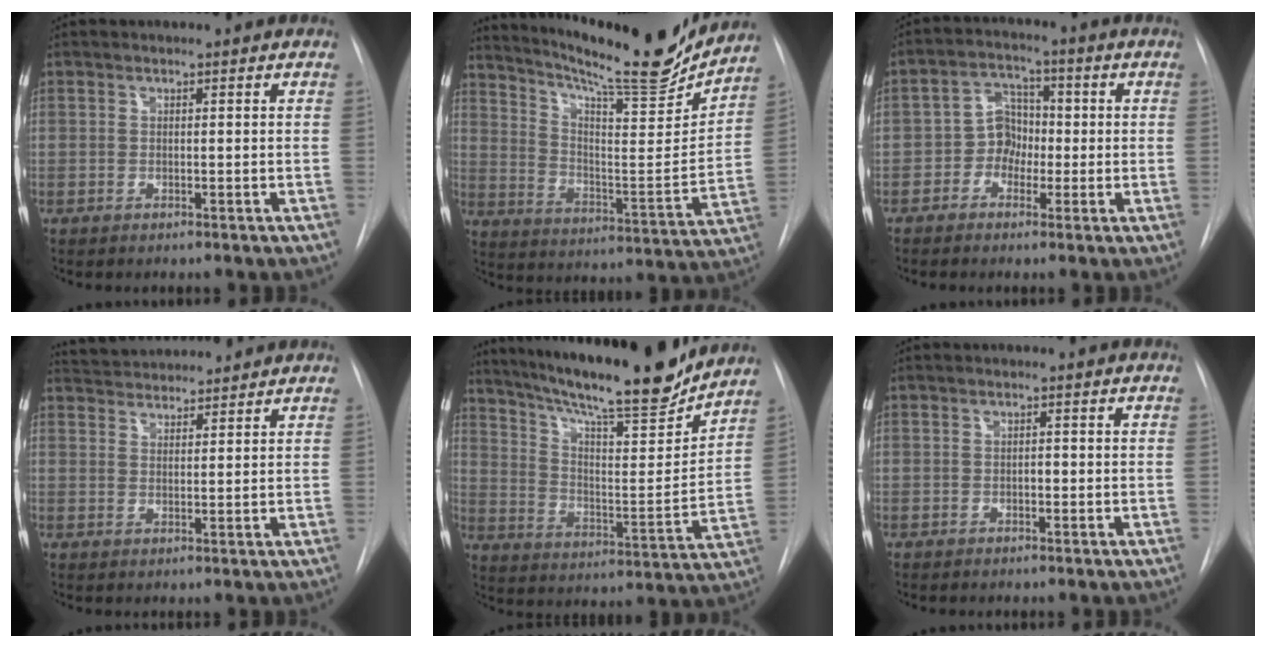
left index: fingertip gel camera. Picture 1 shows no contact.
{"total": 21.8, "force": [19.7, 1.8, 9.3], "torque": [-0.157, -0.051, 0.286]}
{"total": 5.3, "force": [-1.1, 4.4, 2.6], "torque": [-0.050, 0.020, -0.026]}
{"total": 7.6, "force": [7.4, 1.0, 1.5], "torque": [-0.031, 0.030, 0.118]}
{"total": 22.8, "force": [19.7, 2.4, 11.3], "torque": [-0.197, -0.023, 0.295]}
{"total": 0.8, "force": [-0.2, 0.4, 0.6], "torque": [-0.008, 0.002, -0.004]}